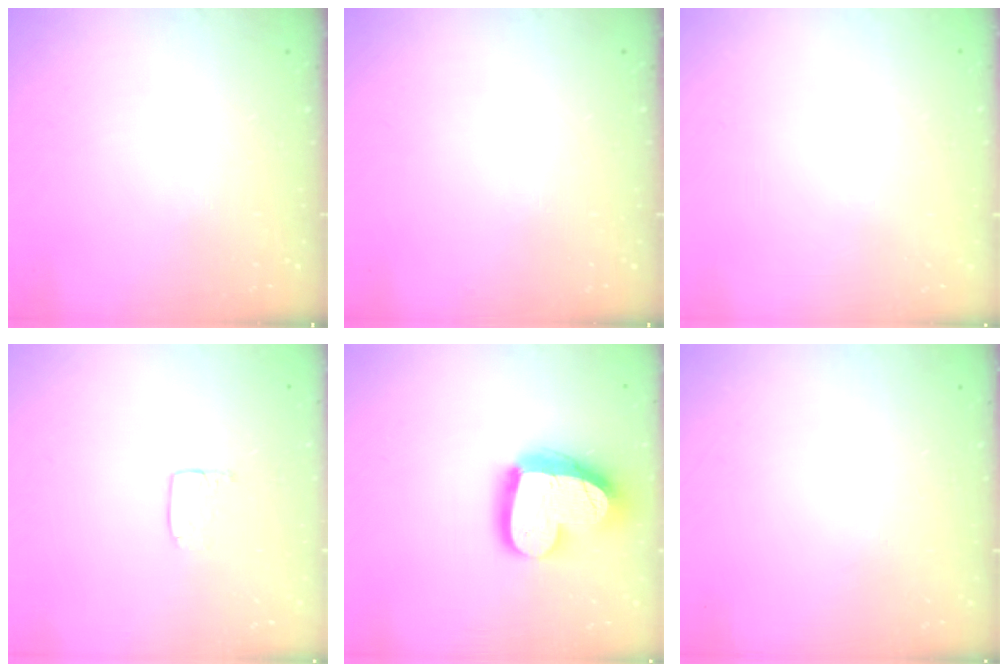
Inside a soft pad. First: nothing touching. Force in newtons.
{"total": 0.0}
{"total": 0.0}
{"total": 5.2, "press": 5.2, "slide": 0.4}
{"total": 18.8, "press": 18.7, "slide": 1.9}
{"total": 0.0}